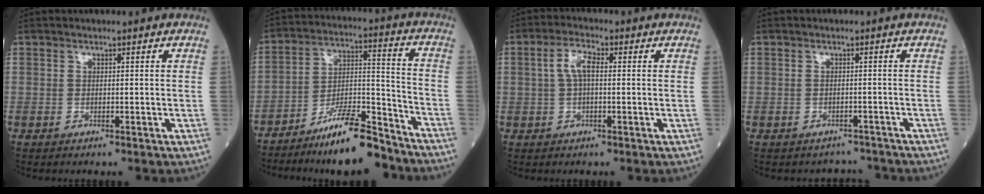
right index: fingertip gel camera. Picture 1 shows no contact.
{"total": 12.5, "force": [-10.4, 2.0, 6.6], "torque": [-0.106, 0.018, -0.177]}
{"total": 4.2, "force": [0.6, 1.6, 3.8], "torque": [-0.082, 0.016, 0.012]}
{"total": 2.7, "force": [-2.4, 0.9, -0.7], "torque": [0.010, 0.009, -0.031]}